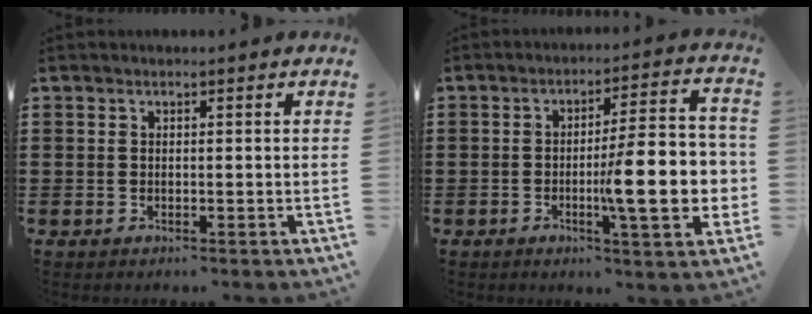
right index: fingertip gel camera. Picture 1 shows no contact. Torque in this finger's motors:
{"motor_torque": [2.14, 0.00, 1.05, 0.21]}